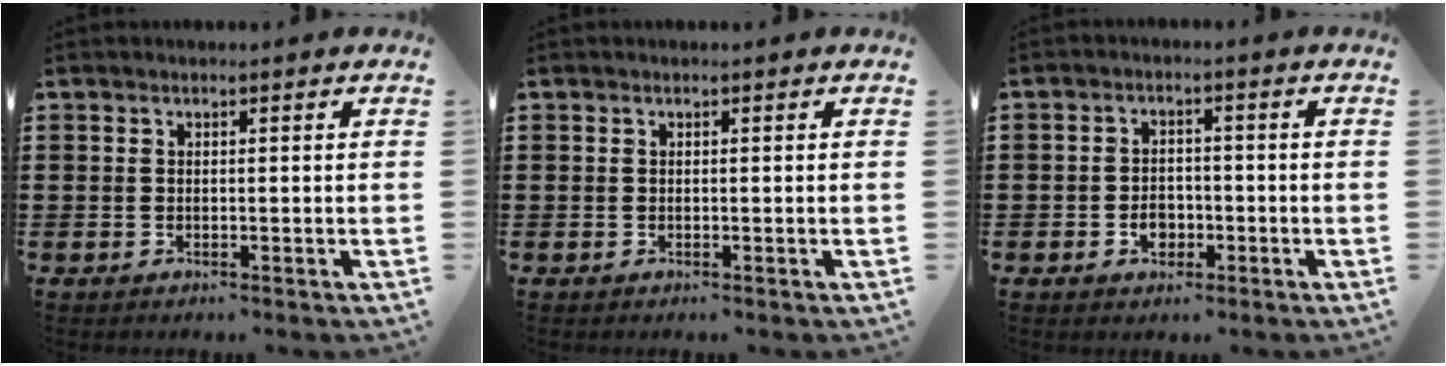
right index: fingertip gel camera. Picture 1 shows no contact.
{"total": 0.0}
{"total": 3.0, "force": [-1.1, 2.2, 1.8], "torque": [-0.030, -0.005, -0.021]}